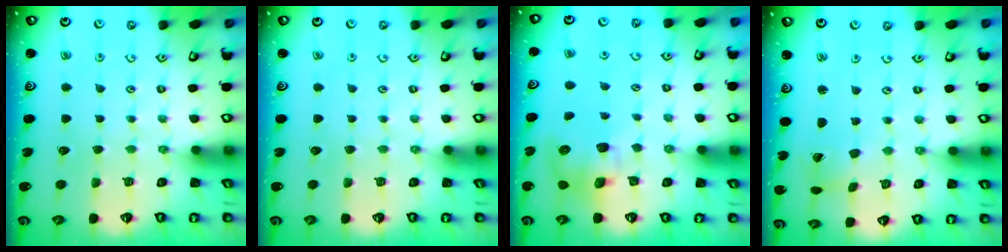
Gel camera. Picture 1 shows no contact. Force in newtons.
{"total": 0.0}
{"total": 8.9, "press": 8.8, "slide": 1.4}
{"total": 1.2, "press": 1.1, "slide": 0.3}